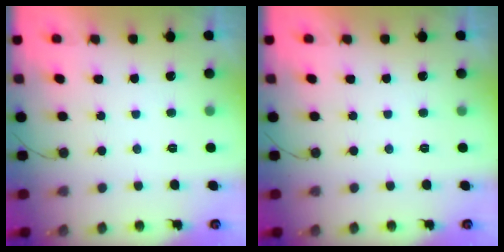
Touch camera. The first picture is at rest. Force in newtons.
{"total": 0.0}